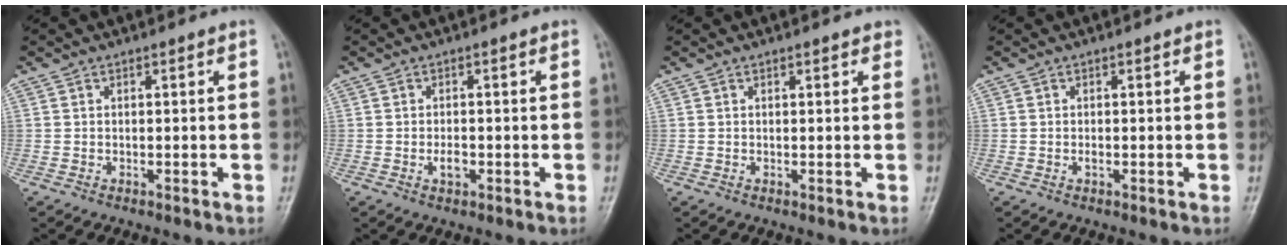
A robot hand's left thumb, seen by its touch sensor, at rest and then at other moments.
{"total": 2.1, "force": [-0.6, 1.2, 1.6], "torque": [-0.026, 0.002, -0.011]}
{"total": 1.1, "force": [0.8, 0.5, 0.6], "torque": [-0.006, -0.002, 0.007]}
{"total": 0.6, "force": [-0.1, 0.3, 0.5], "torque": [-0.006, 0.000, -0.001]}